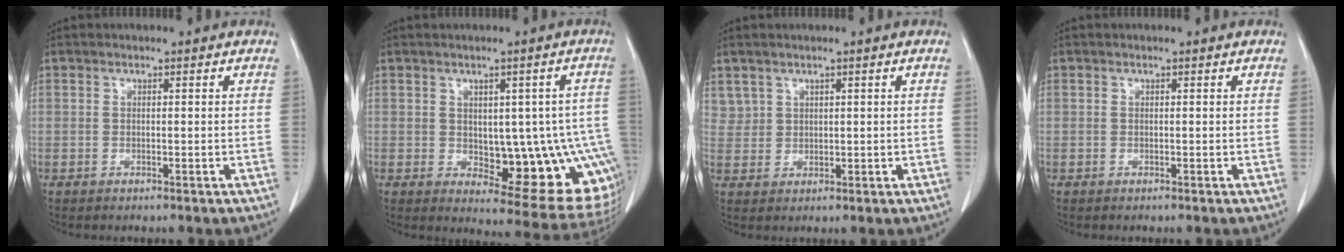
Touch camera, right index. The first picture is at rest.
{"total": 14.3, "force": [-1.9, 5.9, 12.9], "torque": [-0.107, 0.013, -0.002]}
{"total": 2.8, "force": [1.8, 2.1, 0.0], "torque": [0.011, 0.005, 0.038]}
{"total": 0.0}